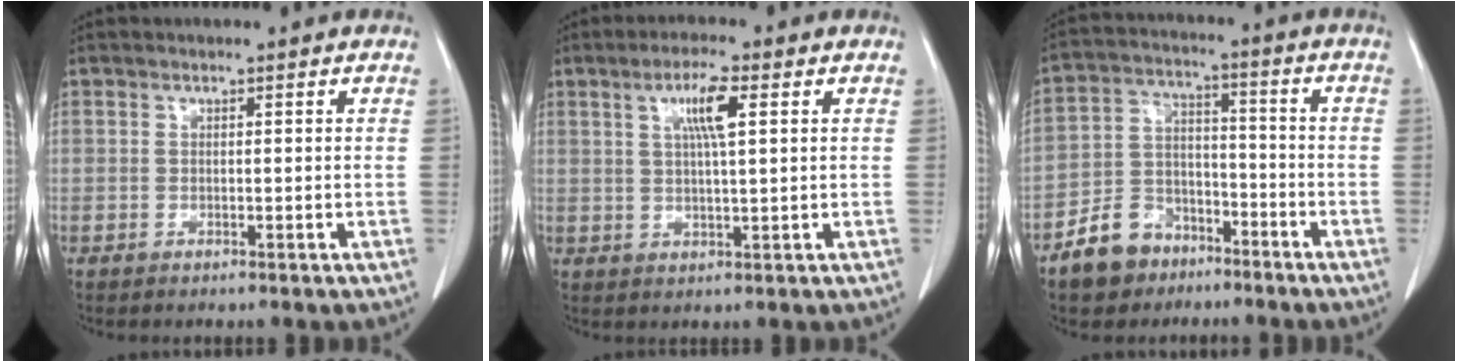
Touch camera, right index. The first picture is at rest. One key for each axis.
{"total": 5.6, "fx": 2.0, "fy": 0.5, "fz": 5.2, "tx": -0.094, "ty": 0.002, "tz": 0.035}
{"total": 9.3, "fx": -6.3, "fy": 6.3, "fz": 2.8, "tx": -0.061, "ty": 0.017, "tz": -0.111}